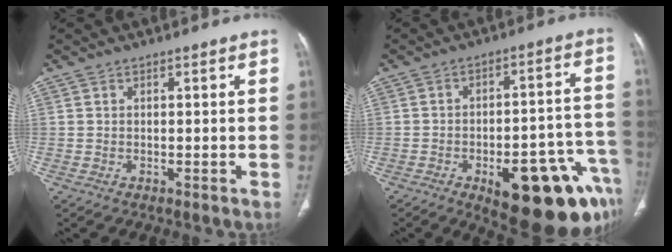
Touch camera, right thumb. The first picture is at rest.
{"total": 21.9, "force": [-10.8, 8.5, 17.2], "torque": [-0.142, 0.065, -0.132]}